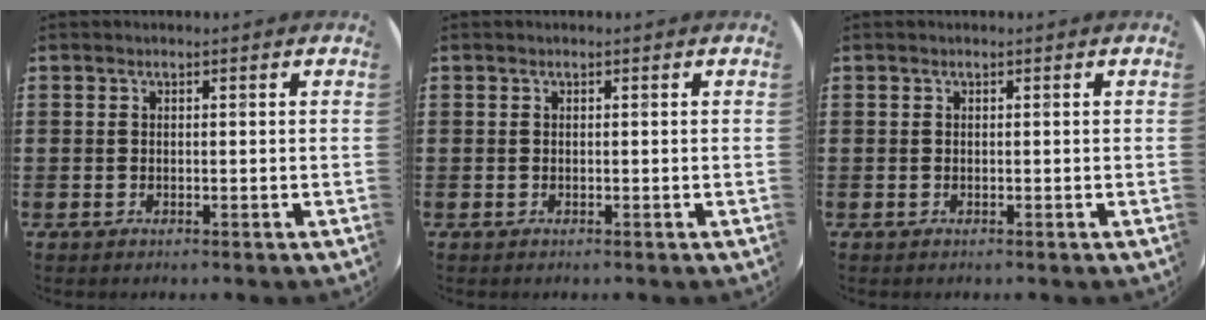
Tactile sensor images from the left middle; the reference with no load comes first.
{"total": 0.0}
{"total": 0.0}